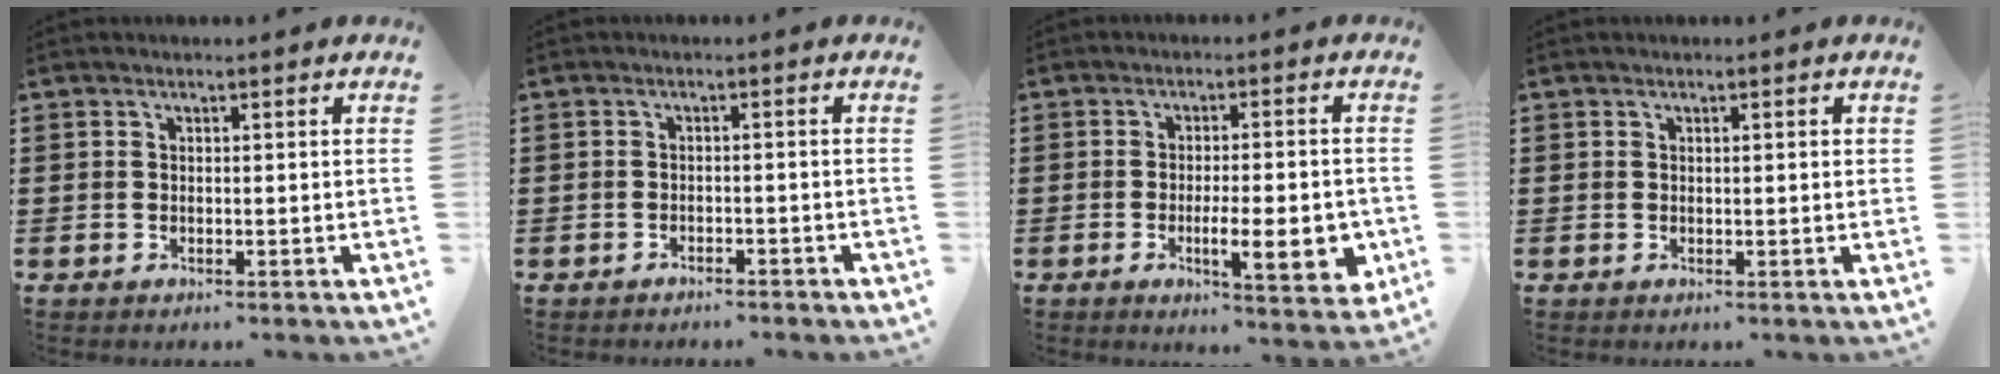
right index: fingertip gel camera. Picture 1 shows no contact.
{"total": 1.4, "force": [-1.3, 0.2, 0.2], "torque": [-0.009, 0.001, -0.028]}
{"total": 9.1, "force": [-2.2, 2.4, 8.4], "torque": [-0.117, -0.007, -0.031]}
{"total": 0.6, "force": [0.1, 0.0, 0.6], "torque": [-0.011, 0.000, 0.002]}